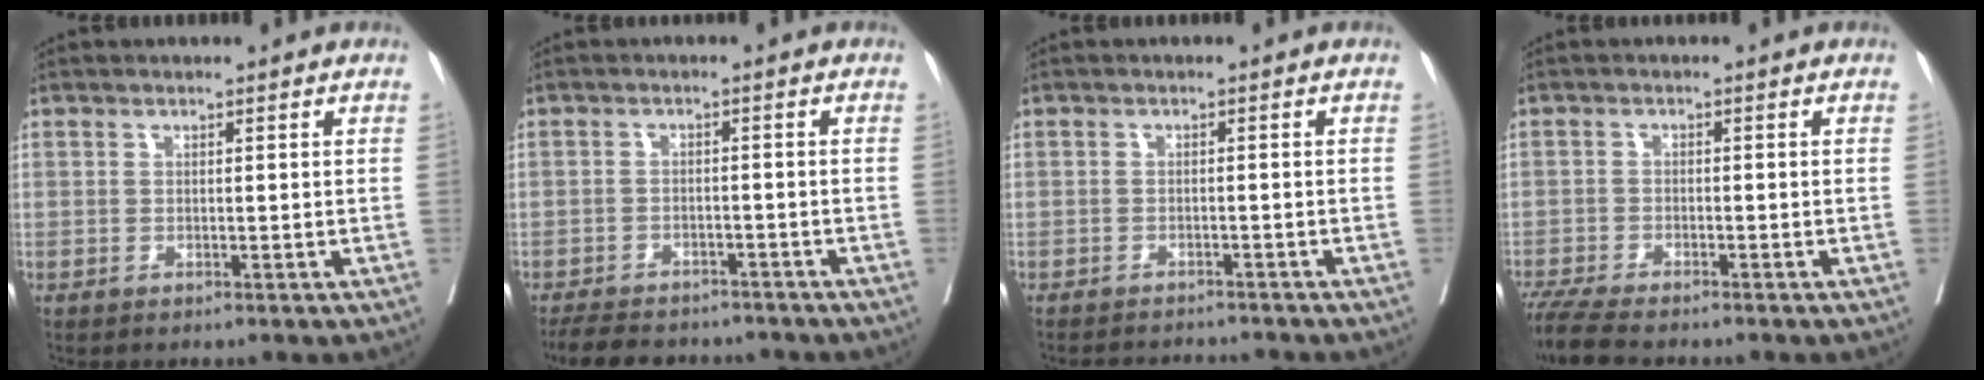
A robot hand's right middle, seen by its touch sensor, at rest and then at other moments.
{"total": 10.8, "force": [-9.7, 3.3, 3.6], "torque": [-0.066, -0.002, -0.131]}
{"total": 5.4, "force": [-5.4, 0.4, 0.8], "torque": [-0.004, -0.004, -0.073]}
{"total": 6.9, "force": [-6.0, 0.7, 3.4], "torque": [-0.059, -0.020, -0.105]}